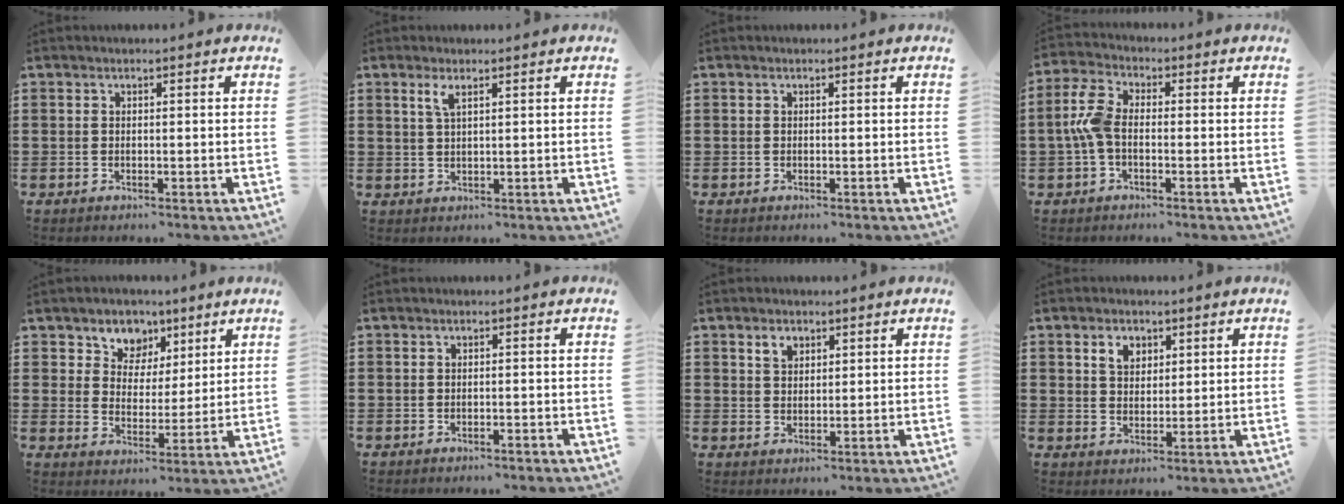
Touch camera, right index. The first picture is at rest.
{"total": 2.2, "force": [1.1, 0.5, 1.8], "torque": [-0.038, 0.003, 0.019]}
{"total": 0.0}
{"total": 5.9, "force": [-0.9, 3.3, 4.9], "torque": [-0.132, -0.003, -0.027]}
{"total": 5.7, "force": [3.4, 4.5, 0.2], "torque": [-0.034, -0.014, 0.057]}
{"total": 0.7, "force": [-0.6, -0.1, 0.3], "torque": [-0.008, -0.004, -0.012]}
{"total": 2.5, "force": [1.5, 1.6, 1.1], "torque": [-0.018, 0.003, 0.026]}
{"total": 3.5, "force": [1.9, 2.5, 1.7], "torque": [-0.042, 0.011, 0.033]}